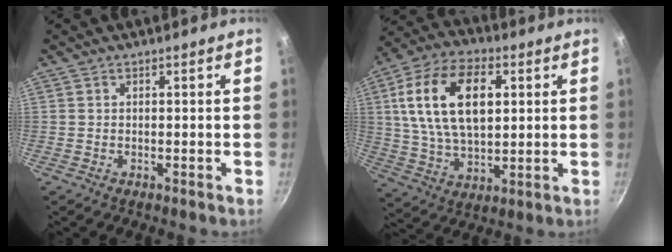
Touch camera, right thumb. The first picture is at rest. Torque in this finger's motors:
{"motor_torque": [-1.53, 2.39, 1.66, 0.11, 0.59]}